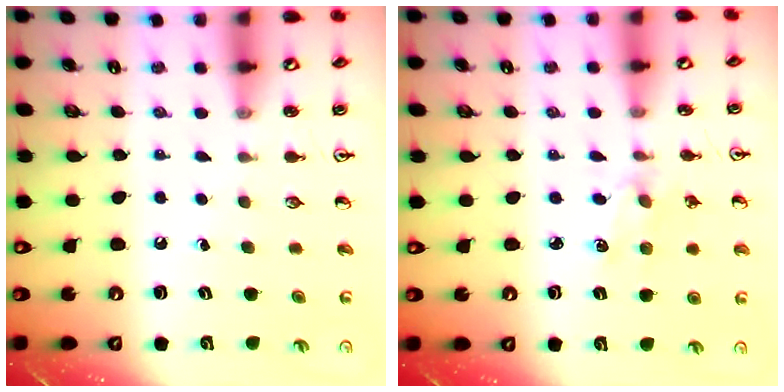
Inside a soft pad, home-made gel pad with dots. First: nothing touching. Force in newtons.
{"total": 1.9, "press": 1.8, "slide": 0.2}